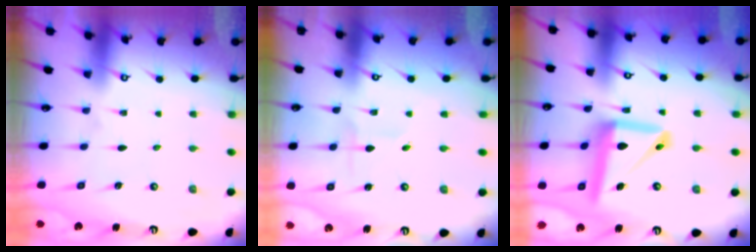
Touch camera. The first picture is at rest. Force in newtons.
{"total": 1.8, "press": 1.8, "slide": 0.1}
{"total": 15.3, "press": 15.2, "slide": 1.7}